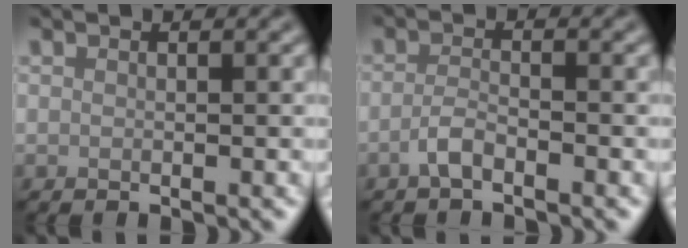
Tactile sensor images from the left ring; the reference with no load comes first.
{"total": 1.9, "force": [-1.4, 0.5, 1.2], "torque": [-0.028, 0.003, -0.033]}